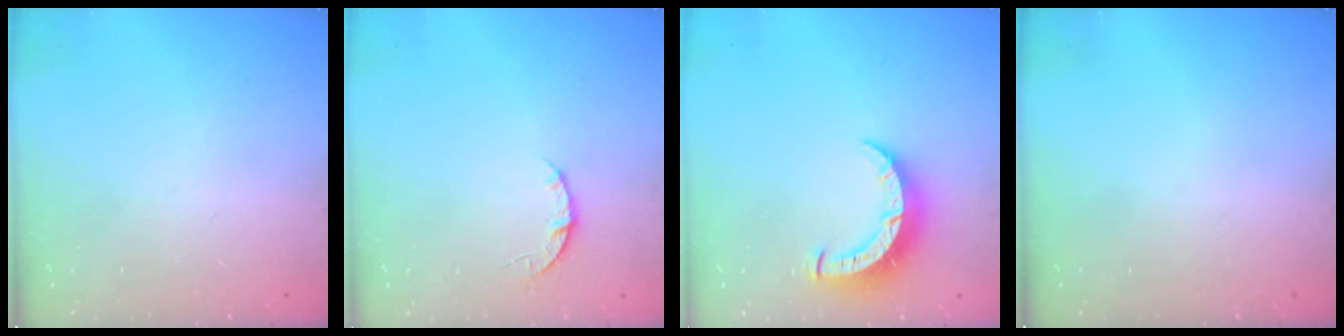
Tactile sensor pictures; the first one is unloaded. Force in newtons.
{"total": 3.5, "press": 3.4, "slide": 0.4}
{"total": 8.3, "press": 8.3, "slide": 1.0}
{"total": 0.0}